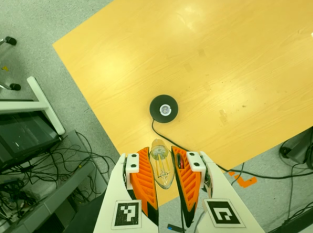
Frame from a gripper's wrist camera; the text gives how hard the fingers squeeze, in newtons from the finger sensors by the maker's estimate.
{"total": 21.8, "left": 24.2, "right": 19.5}